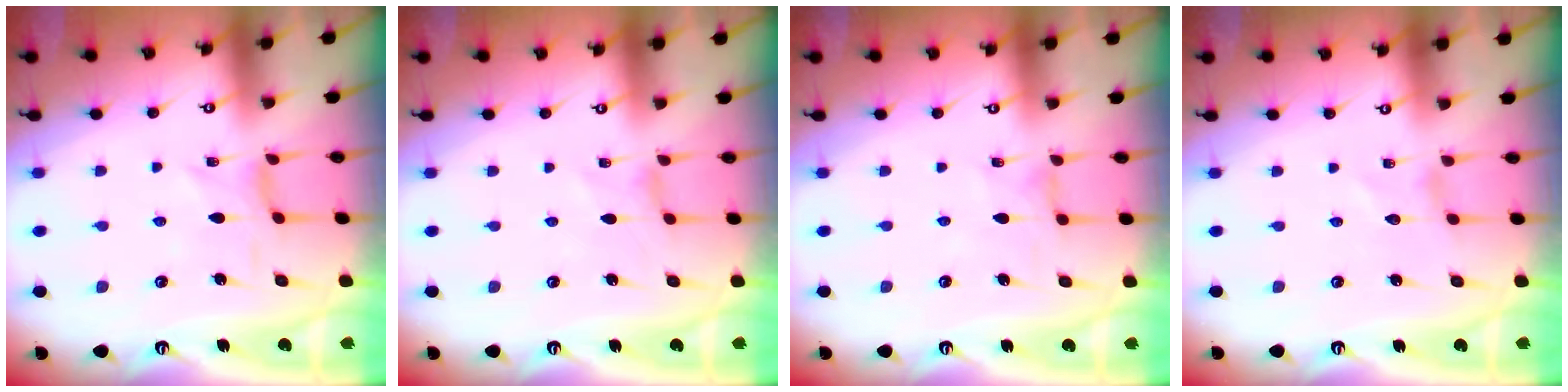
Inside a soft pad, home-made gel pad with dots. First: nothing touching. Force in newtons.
{"total": 0.0}
{"total": 1.6, "press": 1.6, "slide": 0.1}
{"total": 0.0}